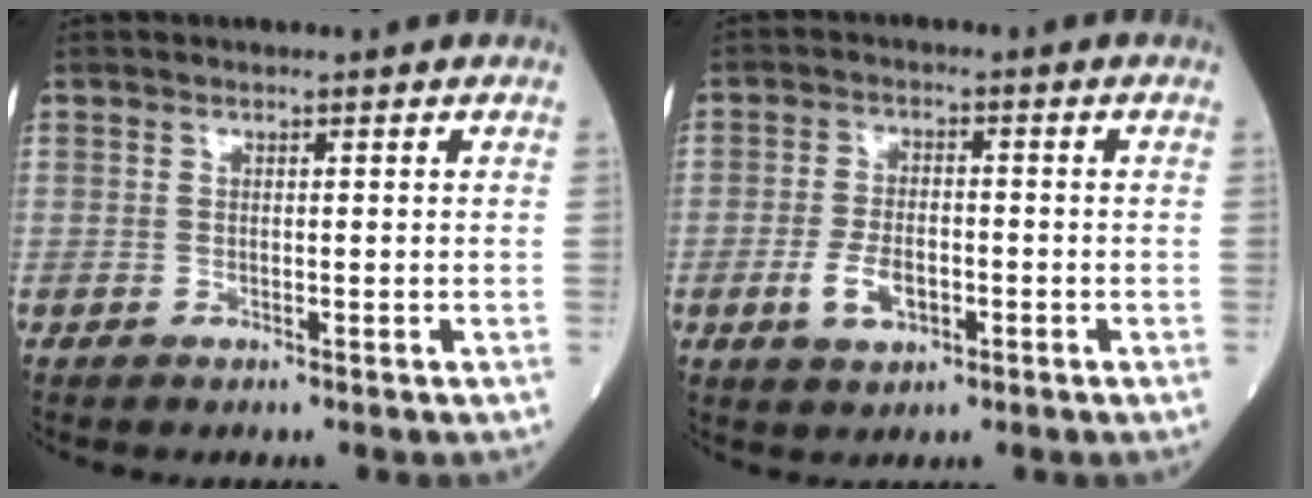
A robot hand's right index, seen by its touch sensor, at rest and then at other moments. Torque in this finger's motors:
{"motor_torque": [0.76, -0.19, 0.41, 0.11]}